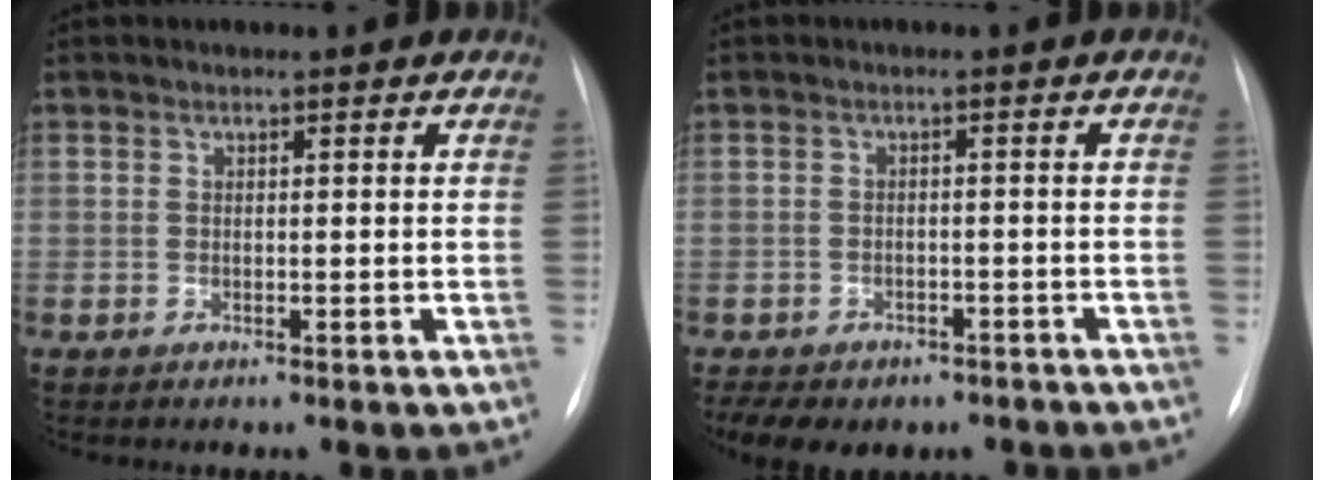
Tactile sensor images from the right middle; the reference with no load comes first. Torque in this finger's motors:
{"motor_torque": [1.08, -1.06, 0.15, 0.05]}